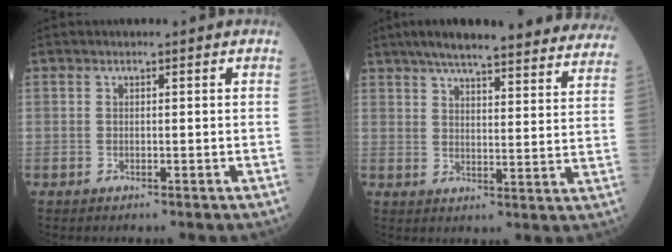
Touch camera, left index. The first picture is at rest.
{"total": 27.9, "force": [24.7, 4.1, 12.4], "torque": [-0.174, -0.025, 0.297]}